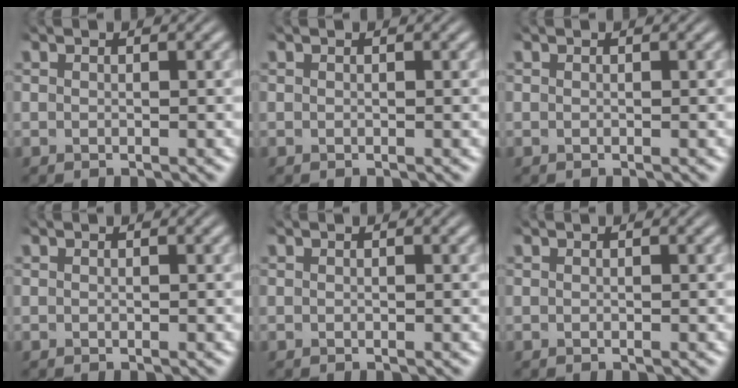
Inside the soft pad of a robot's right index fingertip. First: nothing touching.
{"total": 0.0}
{"total": 0.0}
{"total": 0.0}
{"total": 0.0}
{"total": 0.0}